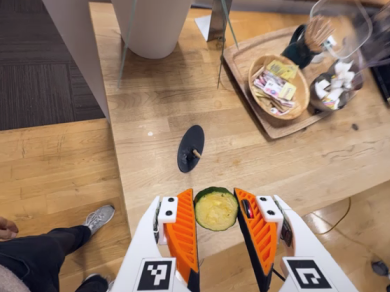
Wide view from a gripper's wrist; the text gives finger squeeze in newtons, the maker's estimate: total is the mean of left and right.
{"total": 5.9, "left": 5.6, "right": 6.3}